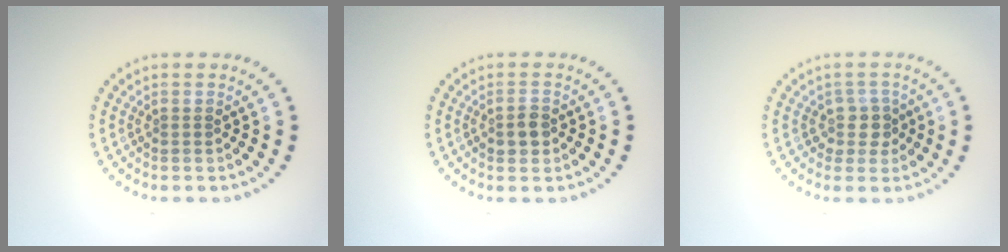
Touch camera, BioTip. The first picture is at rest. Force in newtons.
{"total": 1.7, "press": 1.6, "slide": 0.3}
{"total": 2.2, "press": 1.6, "slide": 1.4}